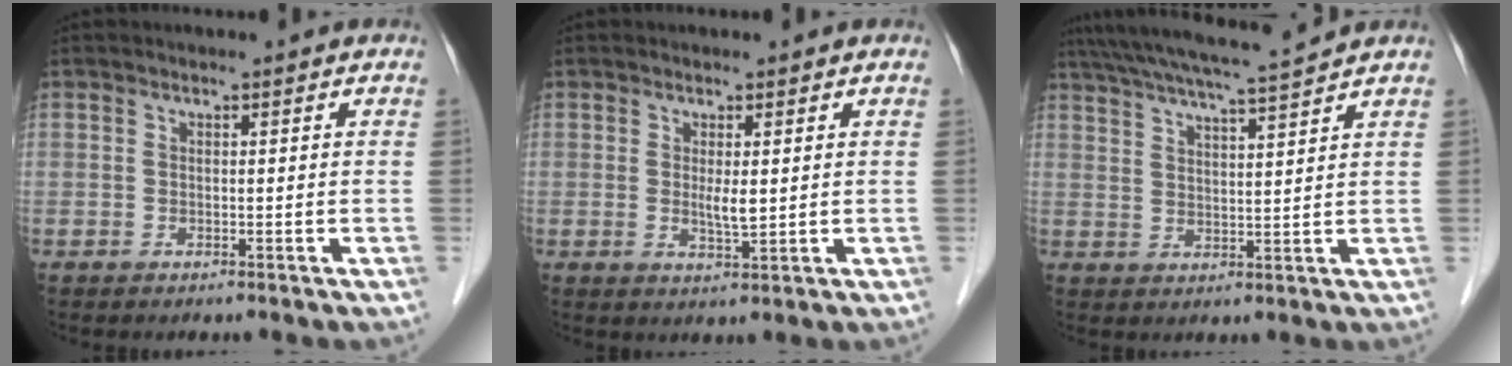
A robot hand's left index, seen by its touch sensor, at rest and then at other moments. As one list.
[{"total": 2.4, "force": [0.3, 0.4, 2.3], "torque": [-0.045, -0.008, 0.010]}, {"total": 11.7, "force": [10.5, -1.1, 4.9], "torque": [-0.089, 0.009, 0.161]}]